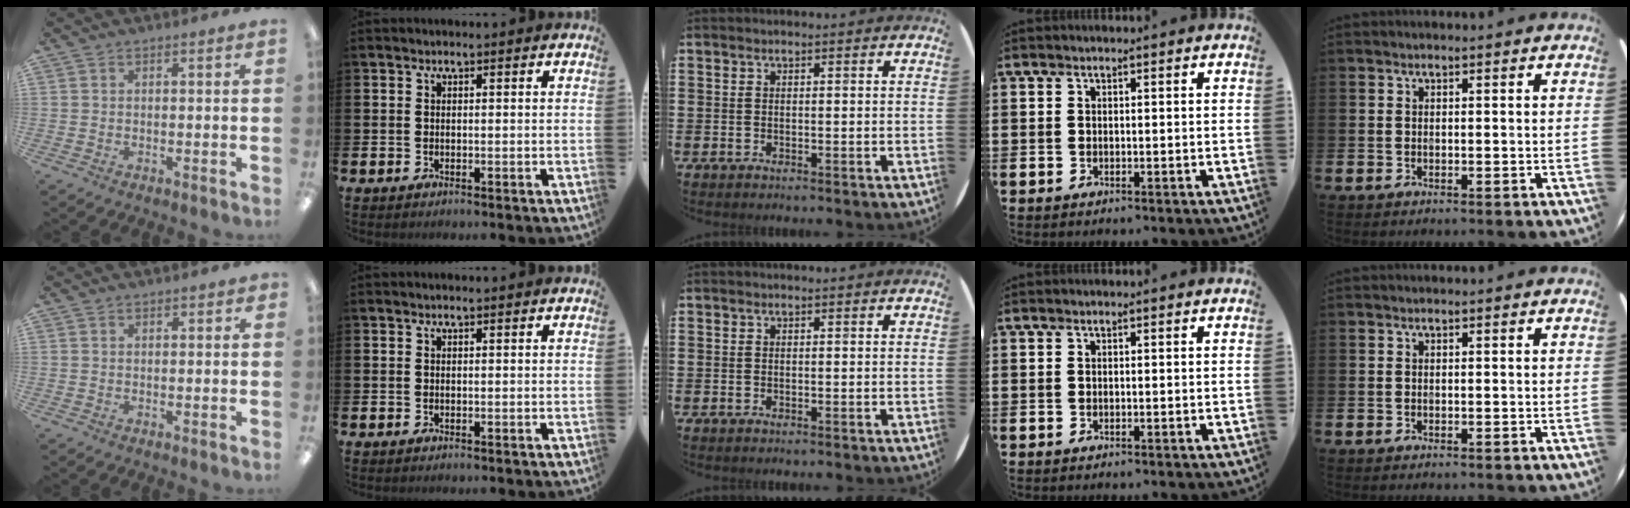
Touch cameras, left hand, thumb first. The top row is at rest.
{"thumb": {"total": 0.9, "force": [0.6, 0.6, 0.3], "torque": [0.001, -0.001, 0.009]}}